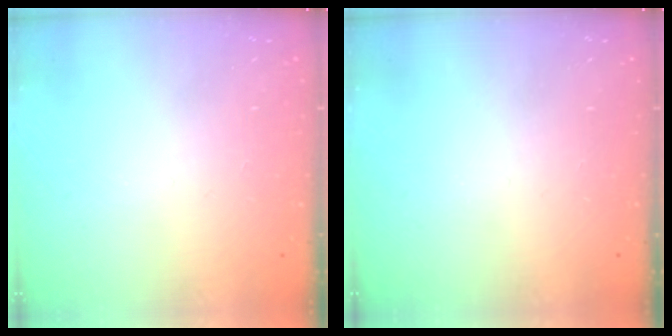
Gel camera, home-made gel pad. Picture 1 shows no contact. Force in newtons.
{"total": 0.0}